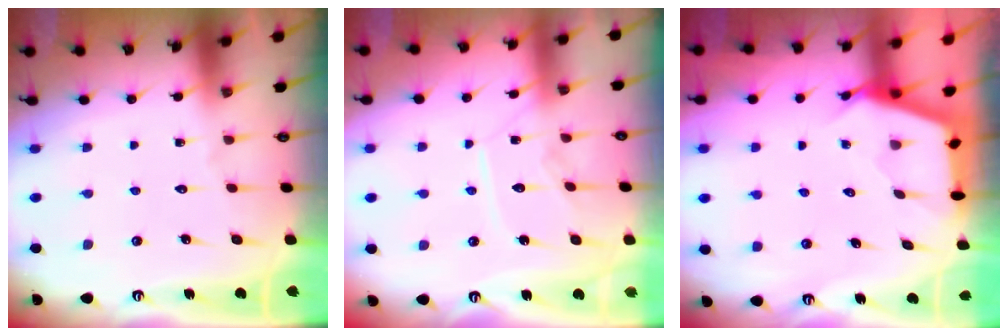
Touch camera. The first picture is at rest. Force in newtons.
{"total": 9.5, "press": 9.5, "slide": 0.3}
{"total": 2.5, "press": 2.5, "slide": 0.3}